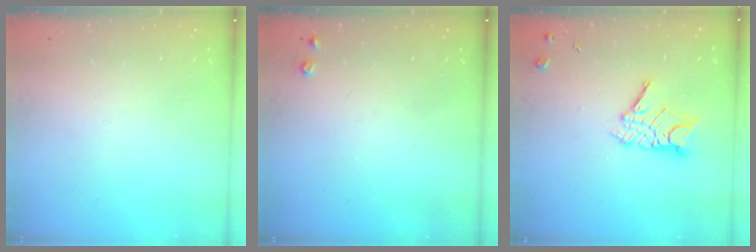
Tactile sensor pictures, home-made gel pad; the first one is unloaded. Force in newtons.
{"total": 4.8, "press": 4.8, "slide": 0.4}
{"total": 10.6, "press": 10.5, "slide": 1.0}